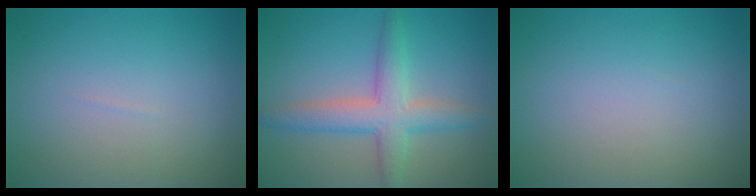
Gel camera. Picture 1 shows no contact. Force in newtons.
{"total": 4.6, "press": 4.6, "slide": 0.2}
{"total": 0.0}